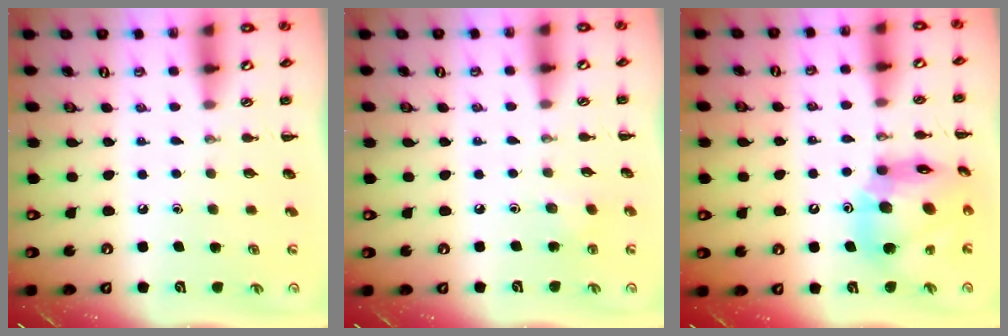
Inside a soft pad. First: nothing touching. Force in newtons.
{"total": 3.0, "press": 2.8, "slide": 1.0}
{"total": 16.4, "press": 15.8, "slide": 4.5}